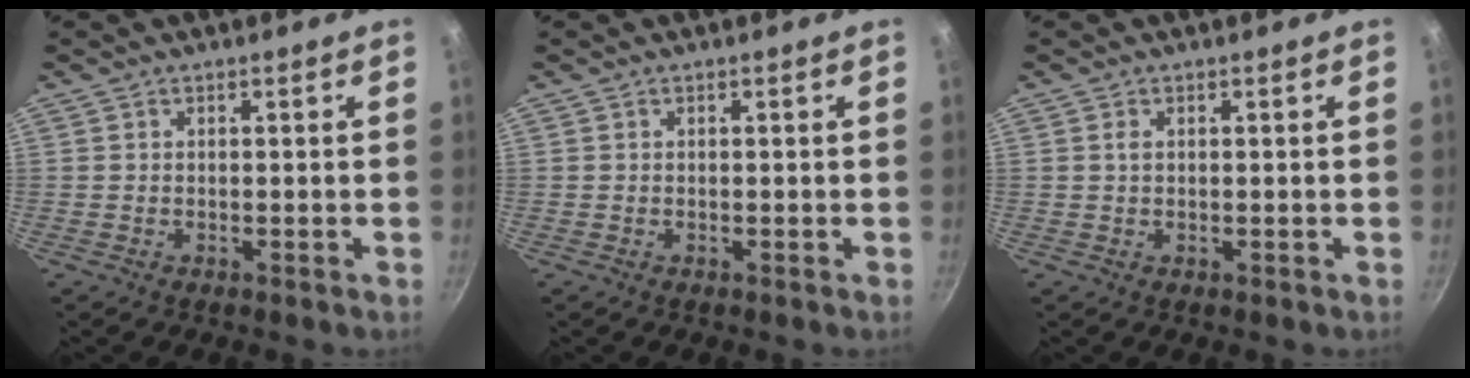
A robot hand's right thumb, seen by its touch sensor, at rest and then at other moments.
{"total": 0.0}
{"total": 1.1, "force": [0.3, 0.6, 0.8], "torque": [-0.015, 0.002, 0.004]}